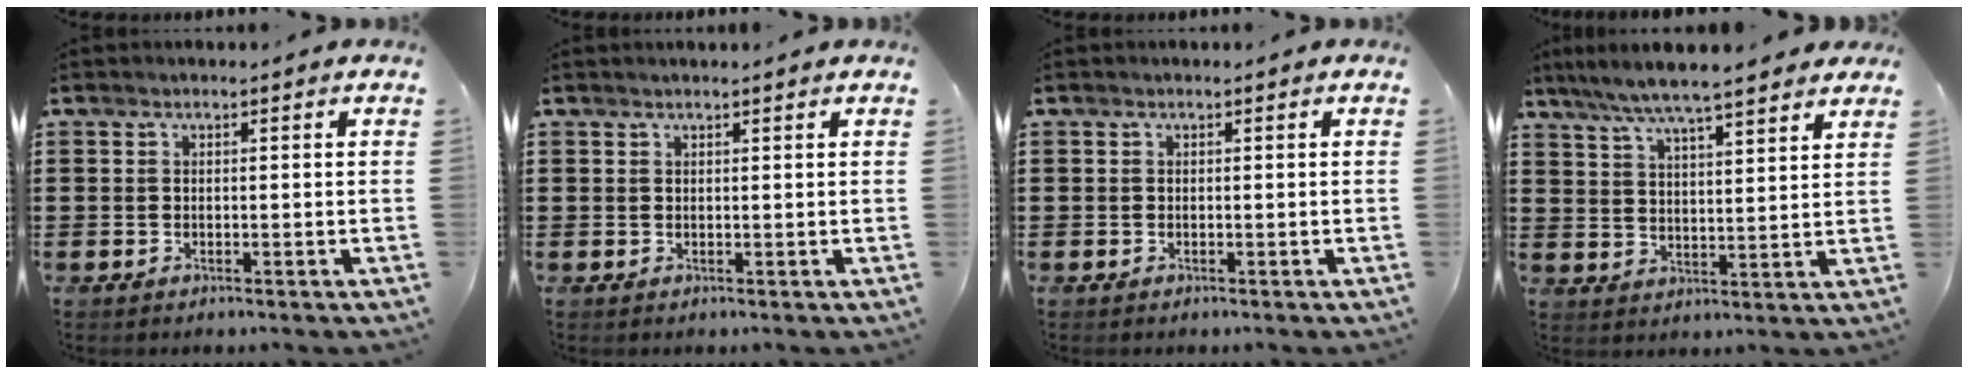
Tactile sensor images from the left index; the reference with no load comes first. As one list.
[{"total": 0.5, "force": [0.5, 0.0, 0.3], "torque": [-0.005, -0.002, 0.009]}, {"total": 0.0}, {"total": 6.3, "force": [5.6, 0.3, 2.9], "torque": [-0.078, -0.022, 0.097]}]